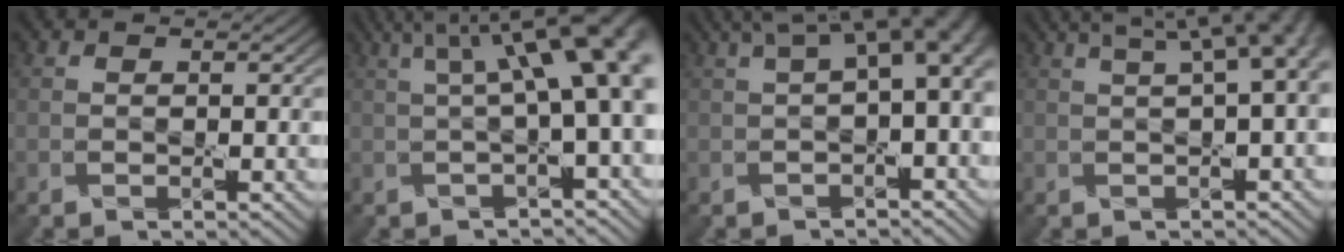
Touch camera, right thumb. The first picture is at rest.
{"total": 12.8, "force": [2.6, 3.8, 12.0], "torque": [-0.141, 0.032, 0.040]}
{"total": 7.9, "force": [1.8, 2.7, 7.2], "torque": [-0.104, 0.025, 0.034]}
{"total": 10.3, "force": [3.9, 3.7, 8.8], "torque": [-0.100, 0.046, 0.032]}